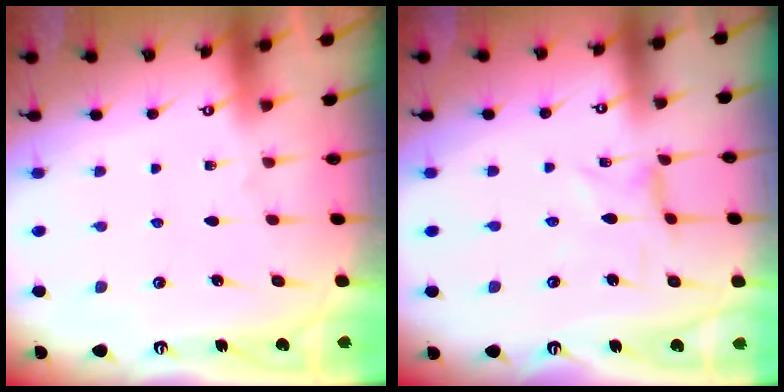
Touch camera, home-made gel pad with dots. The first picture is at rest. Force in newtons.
{"total": 0.0}